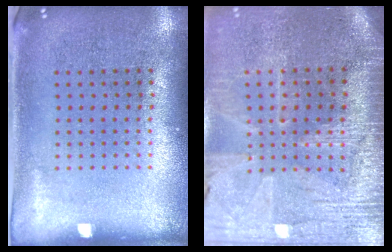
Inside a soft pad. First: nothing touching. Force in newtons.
{"total": 3.5, "press": 3.2, "slide": 1.4}